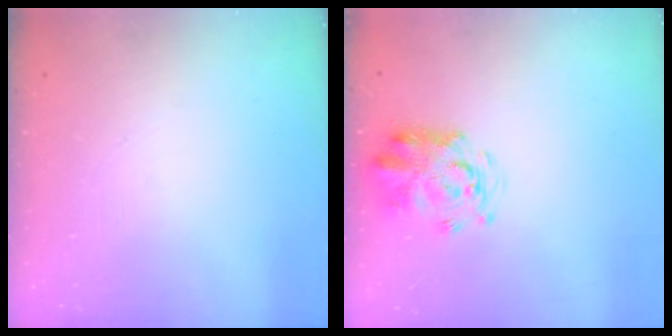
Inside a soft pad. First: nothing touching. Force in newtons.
{"total": 3.7, "press": 3.6, "slide": 0.6}